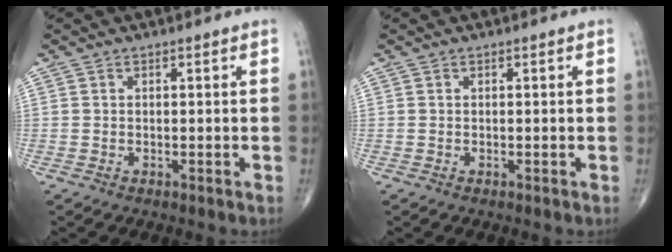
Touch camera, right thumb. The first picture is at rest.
{"total": 0.0}